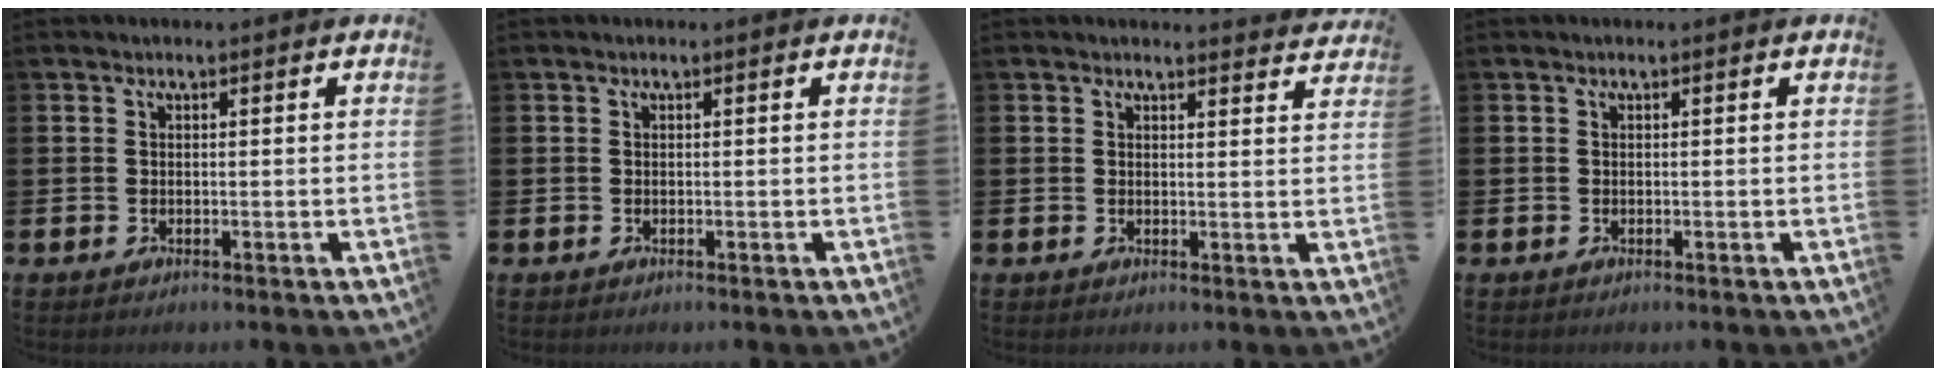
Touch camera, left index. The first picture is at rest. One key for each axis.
{"total": 0.0}
{"total": 2.2, "fx": 2.2, "fy": 0.2, "fz": 0.0, "tx": 0.006, "ty": -0.014, "tz": 0.038}
{"total": 0.0}